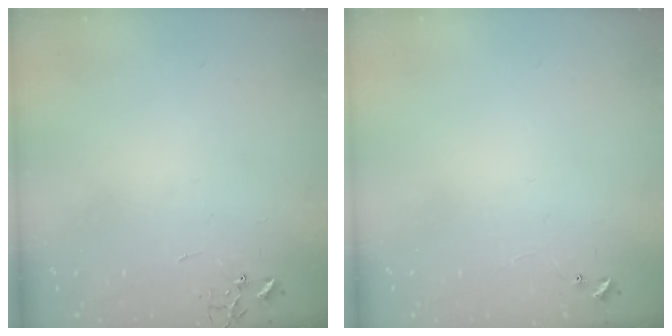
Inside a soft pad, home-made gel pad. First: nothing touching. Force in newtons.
{"total": 5.1, "press": 5.0, "slide": 0.3}